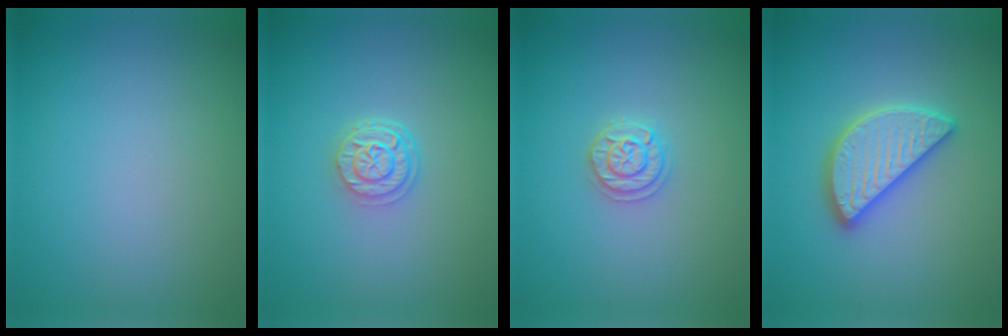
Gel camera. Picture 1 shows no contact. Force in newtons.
{"total": 2.6, "press": 2.1, "slide": 1.5}
{"total": 1.9, "press": 1.8, "slide": 0.3}
{"total": 4.1, "press": 4.1, "slide": 0.3}